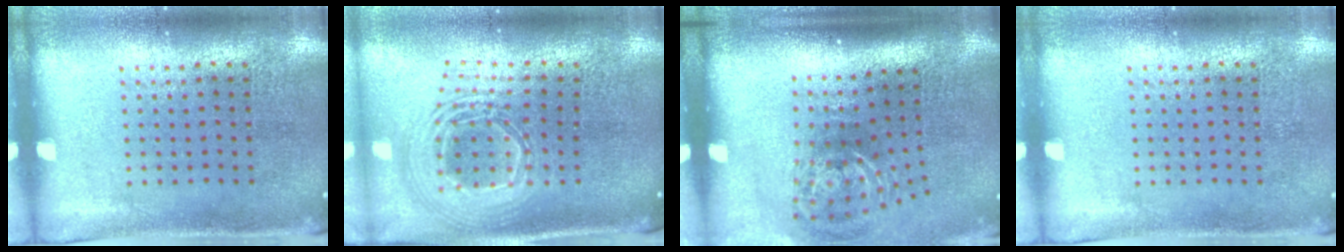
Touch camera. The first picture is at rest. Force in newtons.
{"total": 2.5, "press": 1.8, "slide": 1.6}
{"total": 1.9, "press": 1.2, "slide": 1.4}
{"total": 0.0}